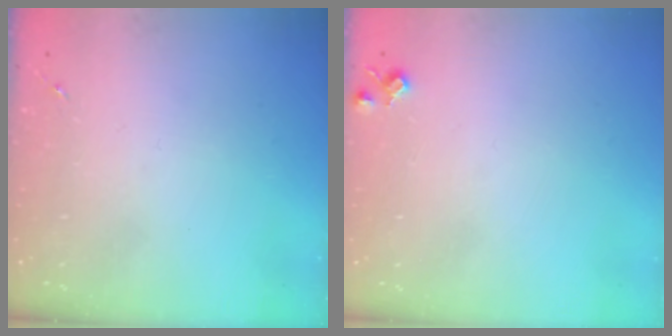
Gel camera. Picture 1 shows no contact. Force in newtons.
{"total": 5.7, "press": 5.6, "slide": 0.9}